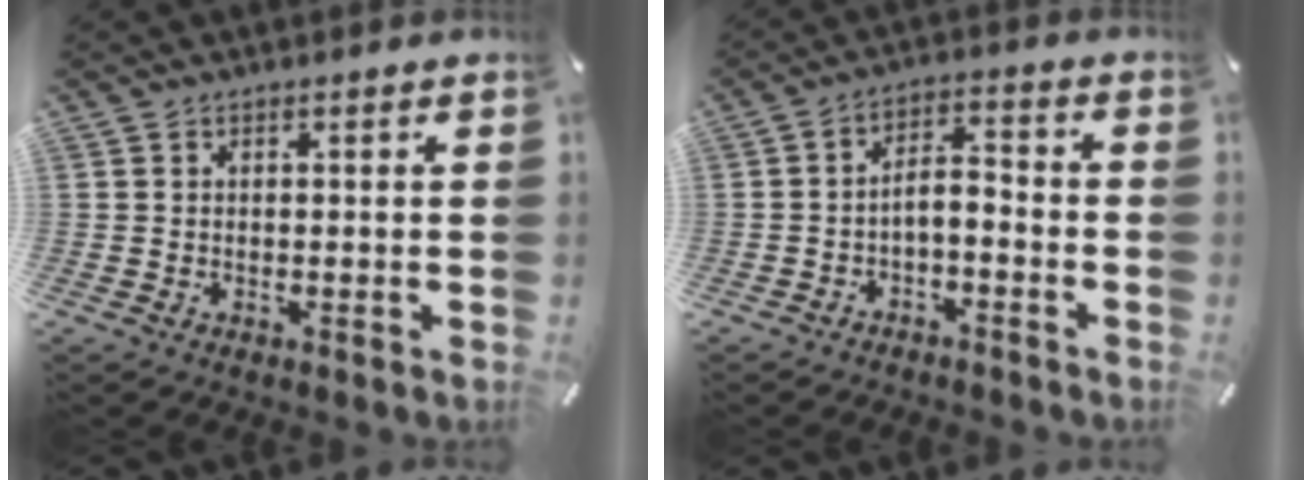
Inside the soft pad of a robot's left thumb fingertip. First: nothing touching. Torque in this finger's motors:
{"motor_torque": [-0.35, 0.36, 0.57, 0.27, 0.08]}